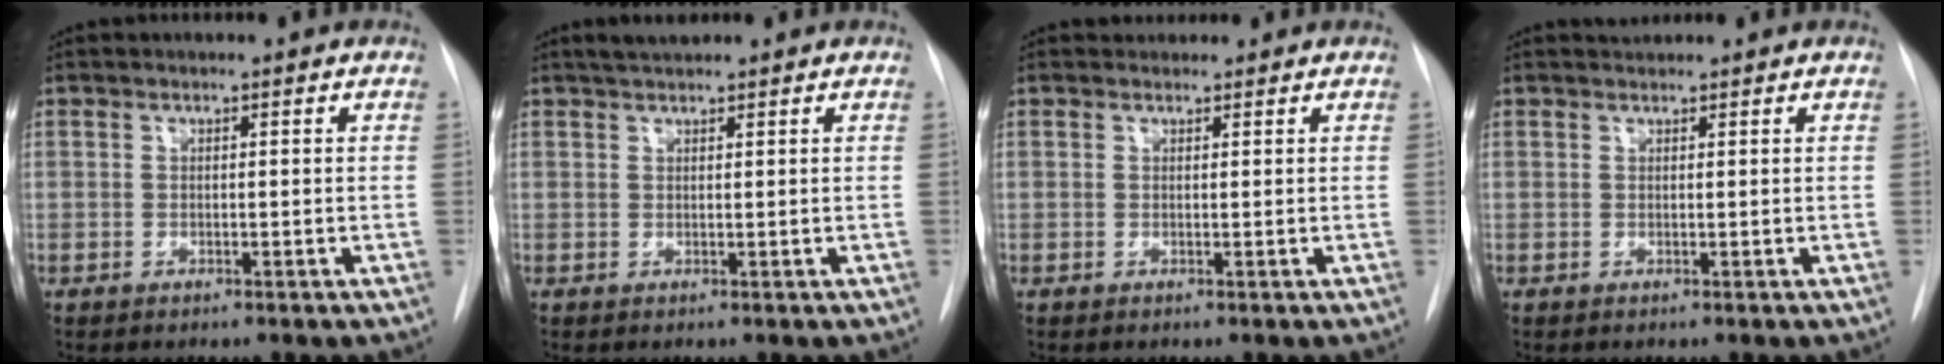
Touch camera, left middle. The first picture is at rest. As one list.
[{"total": 2.4, "force": [2.0, 0.5, 1.1], "torque": [-0.020, 0.013, 0.035]}, {"total": 1.3, "force": [1.2, 0.6, -0.1], "torque": [0.001, 0.013, 0.018]}, {"total": 0.9, "force": [0.9, 0.1, -0.1], "torque": [-0.009, 0.007, 0.018]}]